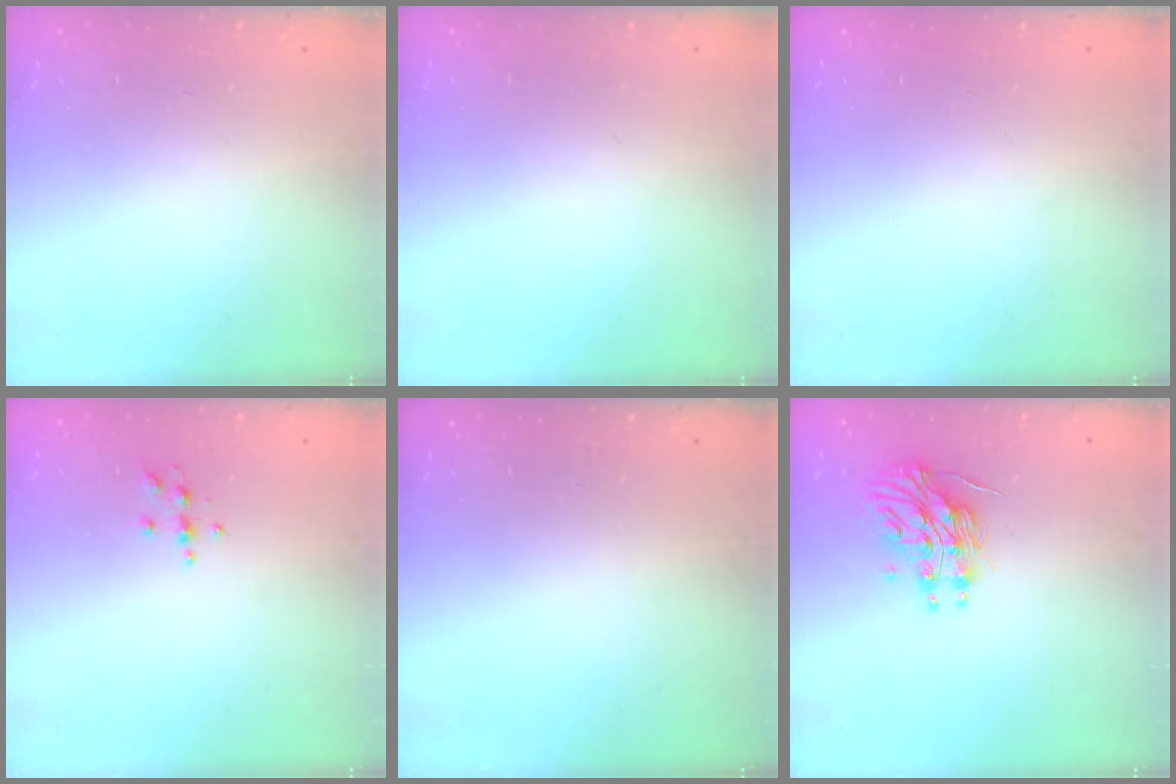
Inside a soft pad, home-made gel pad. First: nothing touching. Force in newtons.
{"total": 0.0}
{"total": 0.0}
{"total": 3.8, "press": 3.7, "slide": 0.5}
{"total": 0.0}
{"total": 14.0, "press": 13.9, "slide": 0.8}